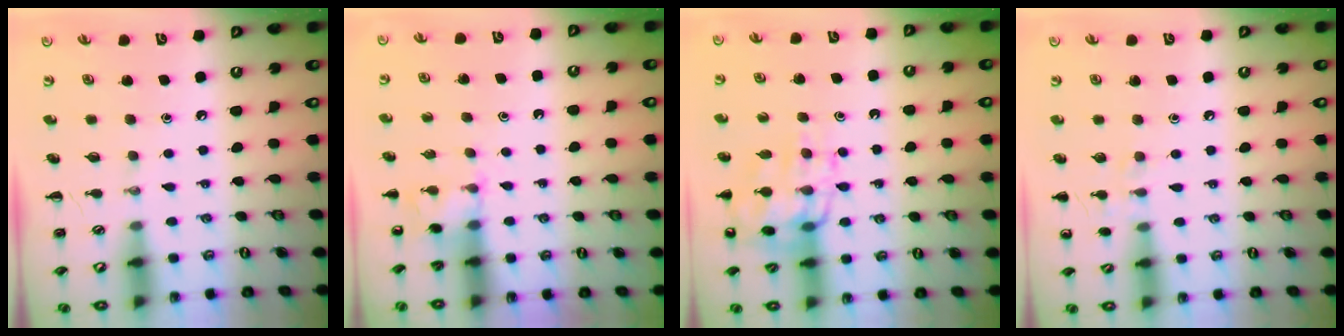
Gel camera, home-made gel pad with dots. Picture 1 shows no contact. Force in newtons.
{"total": 4.6, "press": 4.4, "slide": 1.4}
{"total": 15.7, "press": 15.4, "slide": 3.0}
{"total": 5.9, "press": 5.5, "slide": 1.9}